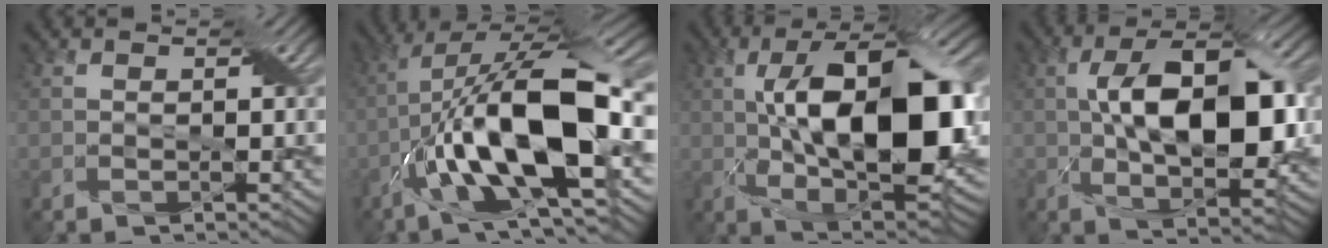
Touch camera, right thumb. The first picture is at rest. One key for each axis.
{"total": 17.0, "fx": -3.9, "fy": 6.2, "fz": 15.3, "tx": -0.284, "ty": 0.013, "tz": -0.075}
{"total": 17.7, "fx": 1.1, "fy": 8.0, "fz": 15.8, "tx": -0.257, "ty": 0.017, "tz": 0.008}
{"total": 13.5, "fx": 0.8, "fy": 6.7, "fz": 11.7, "tx": -0.194, "ty": 0.007, "tz": 0.011}